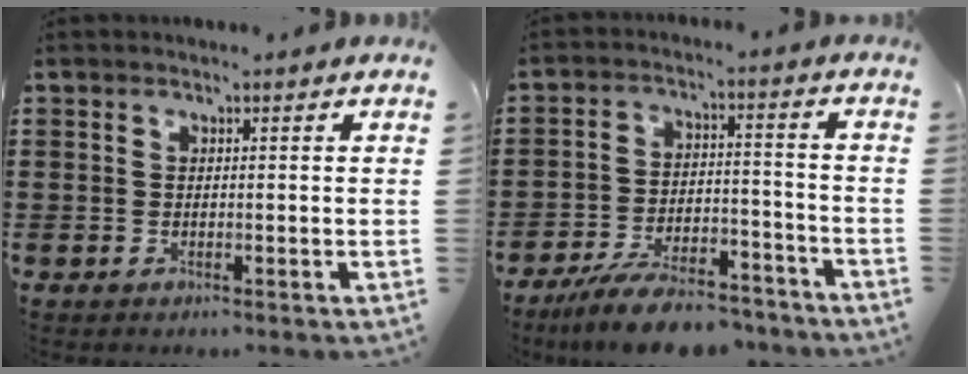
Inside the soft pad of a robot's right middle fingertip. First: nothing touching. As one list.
[{"total": 8.8, "force": [-8.0, 1.5, 3.6], "torque": [-0.062, 0.017, -0.150]}]